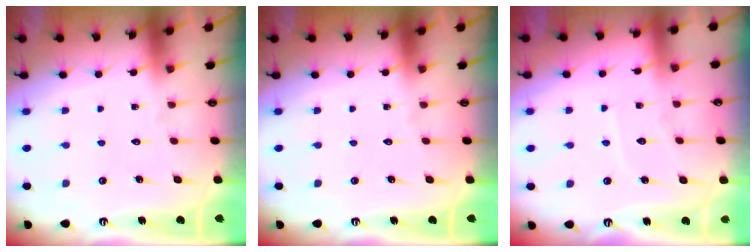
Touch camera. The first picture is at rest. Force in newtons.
{"total": 0.0}
{"total": 5.1, "press": 5.1, "slide": 0.6}